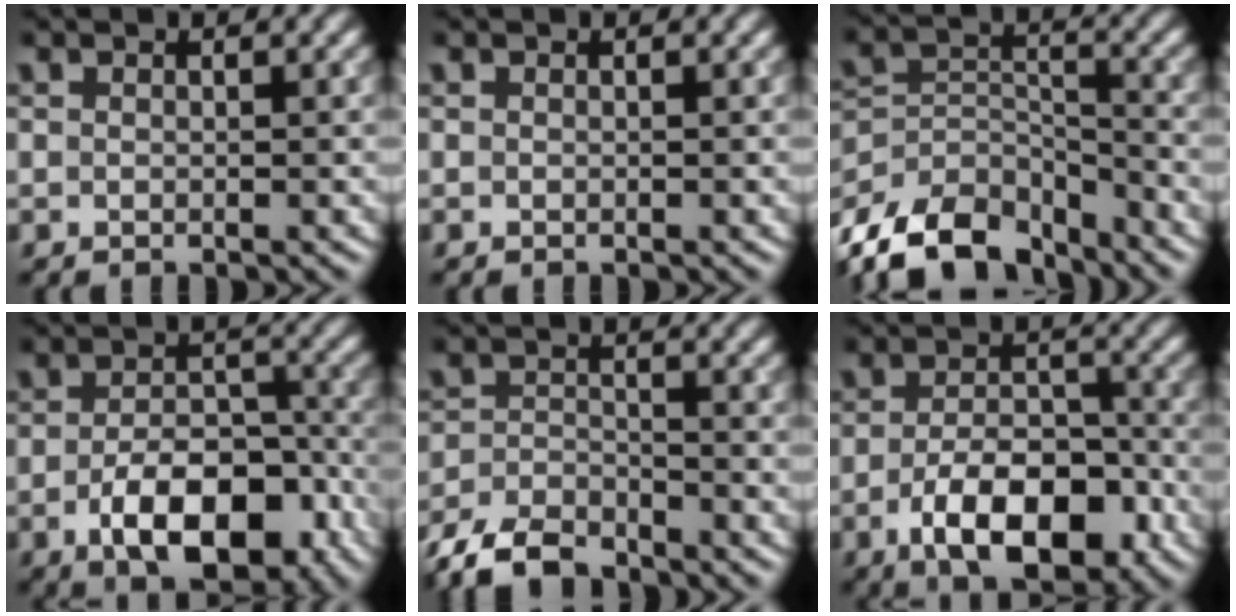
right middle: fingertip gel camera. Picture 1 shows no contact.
{"total": 0.0}
{"total": 11.0, "force": [-8.7, 5.1, 4.4], "torque": [-0.085, -0.006, -0.152]}
{"total": 8.5, "force": [-3.8, 4.4, 6.3], "torque": [-0.100, -0.004, -0.057]}
{"total": 5.3, "force": [-4.6, 1.7, 2.1], "torque": [-0.035, -0.006, -0.095]}
{"total": 8.0, "force": [-3.6, 3.9, 6.0], "torque": [-0.101, -0.003, -0.061]}